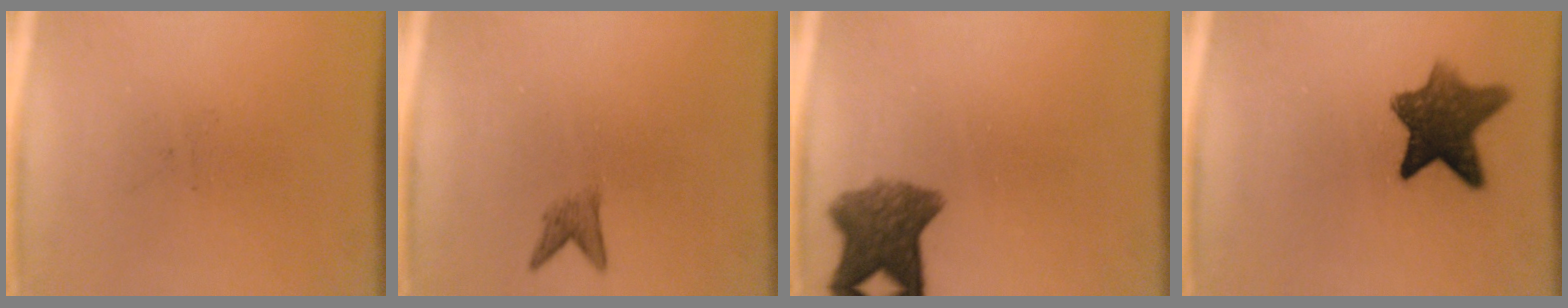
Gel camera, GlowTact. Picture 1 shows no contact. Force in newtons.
{"total": 1.8}
{"total": 7.1}
{"total": 9.6}